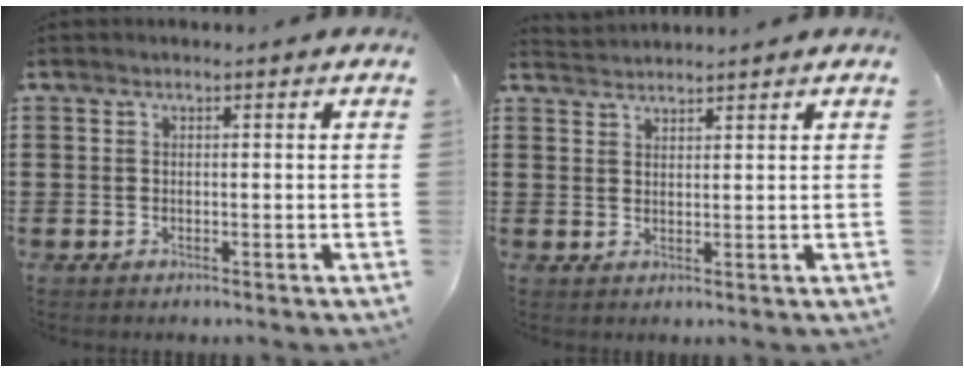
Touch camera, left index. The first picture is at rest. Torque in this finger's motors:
{"motor_torque": [1.44, -0.70, -0.11, -0.12]}